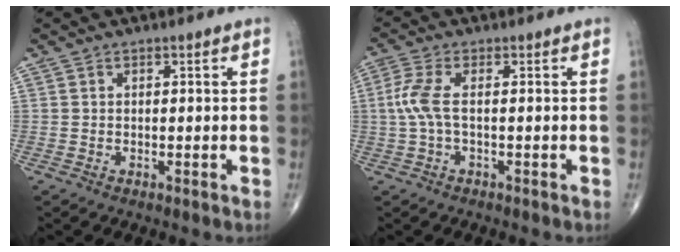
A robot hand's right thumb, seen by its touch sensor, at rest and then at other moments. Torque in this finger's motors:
{"motor_torque": [-0.27, 0.05, 0.74, 0.12, 0.08]}